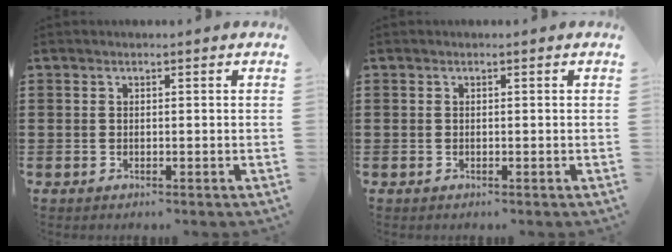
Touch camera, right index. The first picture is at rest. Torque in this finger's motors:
{"motor_torque": [-0.88, 1.25, -0.09, -0.01]}